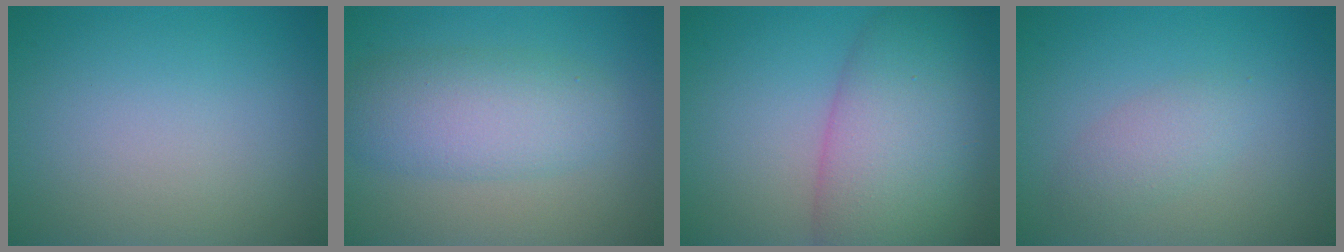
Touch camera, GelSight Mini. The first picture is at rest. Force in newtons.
{"total": 5.1, "press": 5.1, "slide": 0.0}
{"total": 10.2, "press": 10.2, "slide": 0.4}
{"total": 2.0, "press": 1.9, "slide": 0.1}